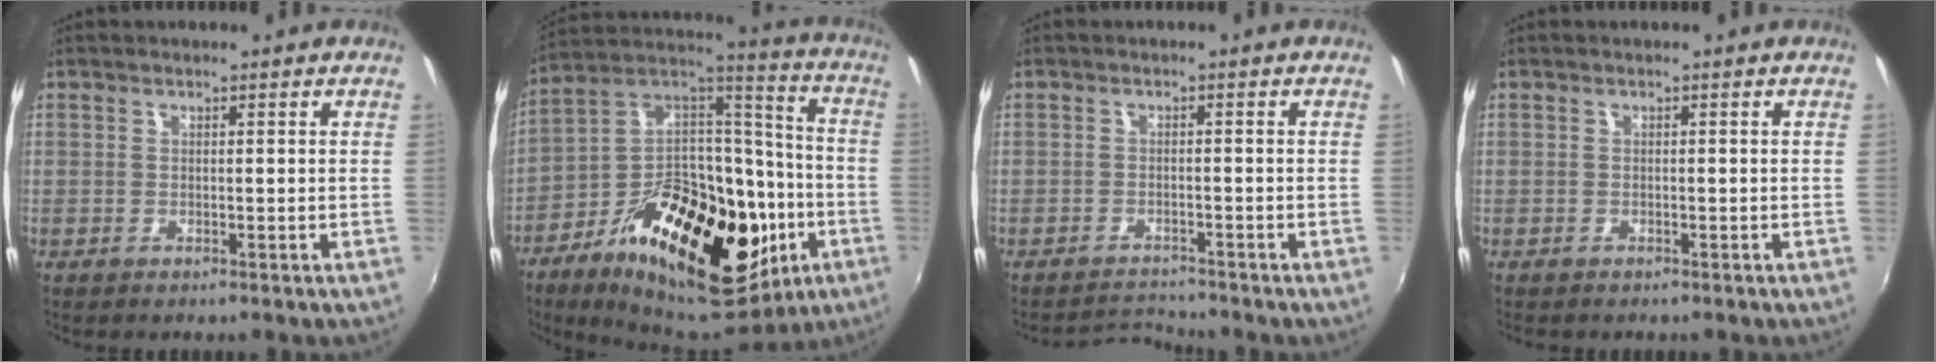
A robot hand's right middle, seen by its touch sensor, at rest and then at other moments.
{"total": 32.0, "force": [-13.8, 16.3, 23.8], "torque": [-0.400, 0.016, -0.213]}
{"total": 2.9, "force": [-2.8, -0.2, -0.6], "torque": [-0.004, 0.006, -0.051]}
{"total": 0.8, "force": [-0.7, 0.5, 0.2], "torque": [-0.007, -0.002, -0.011]}